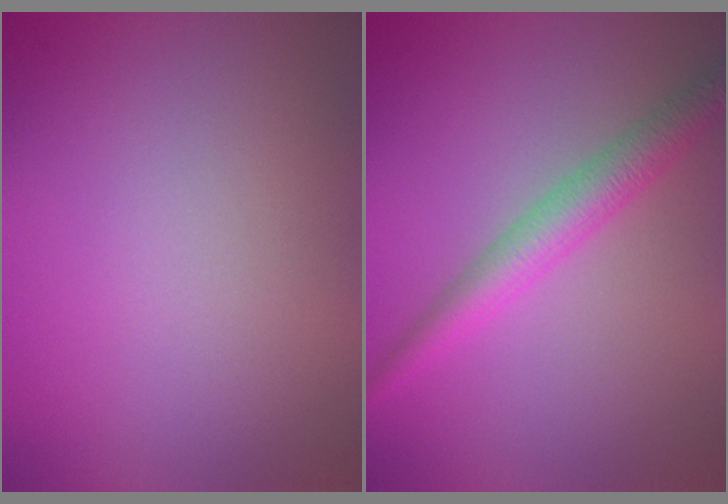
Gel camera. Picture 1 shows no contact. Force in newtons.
{"total": 3.5, "press": 3.5, "slide": 0.1}